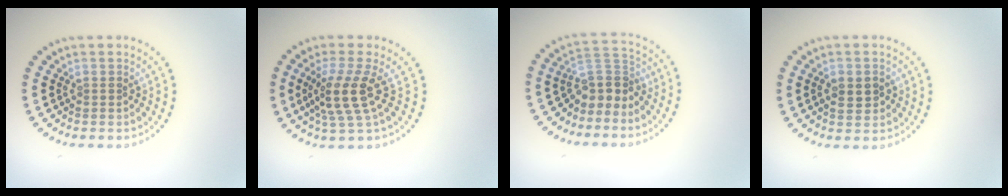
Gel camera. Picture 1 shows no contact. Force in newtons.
{"total": 3.9, "press": 2.9, "slide": 2.6}
{"total": 3.1, "press": 2.4, "slide": 2.0}
{"total": 2.2, "press": 2.2, "slide": 0.1}